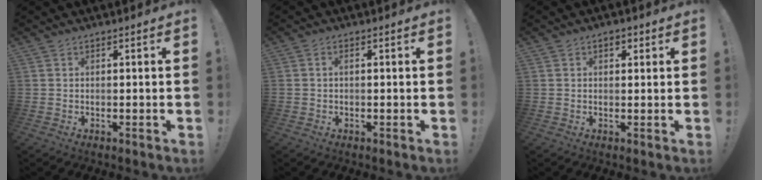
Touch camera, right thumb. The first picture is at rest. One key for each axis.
{"total": 1.3, "fx": 0.0, "fy": 0.8, "fz": 1.0, "tx": -0.022, "ty": 0.004, "tz": 0.000}
{"total": 2.3, "fx": 0.9, "fy": 1.5, "fz": 1.5, "tx": -0.020, "ty": 0.002, "tz": 0.014}